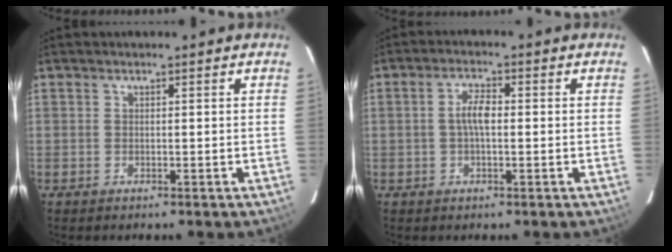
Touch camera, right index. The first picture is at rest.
{"total": 3.8, "force": [-0.1, 1.4, 3.5], "torque": [-0.070, 0.009, -0.002]}